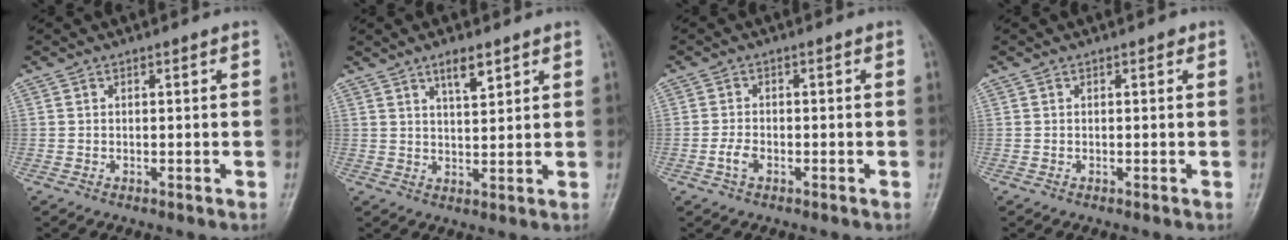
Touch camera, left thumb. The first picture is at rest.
{"total": 3.9, "force": [2.5, 1.1, 2.7], "torque": [-0.041, -0.012, 0.042]}
{"total": 2.4, "force": [-1.2, 1.3, 1.6], "torque": [-0.037, 0.008, -0.026]}
{"total": 0.6, "force": [0.3, 0.4, 0.3], "torque": [0.000, 0.001, -0.001]}